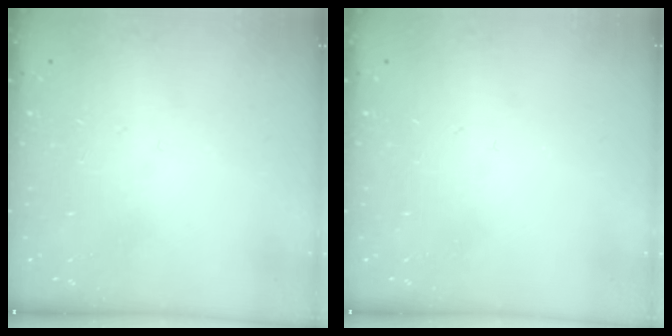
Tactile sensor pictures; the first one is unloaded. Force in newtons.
{"total": 0.0}